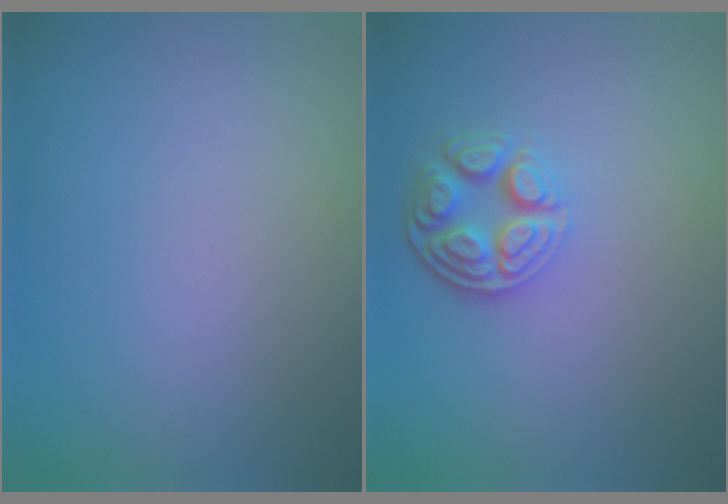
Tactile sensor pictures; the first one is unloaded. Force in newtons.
{"total": 4.3, "press": 3.2, "slide": 2.7}